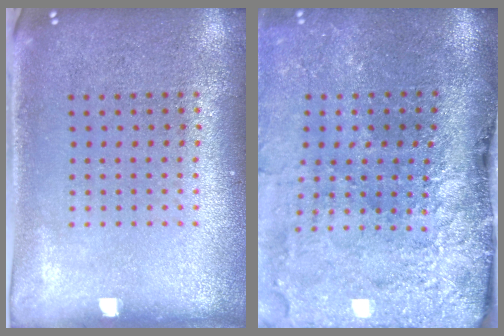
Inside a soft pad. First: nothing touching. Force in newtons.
{"total": 4.9, "press": 3.8, "slide": 3.0}